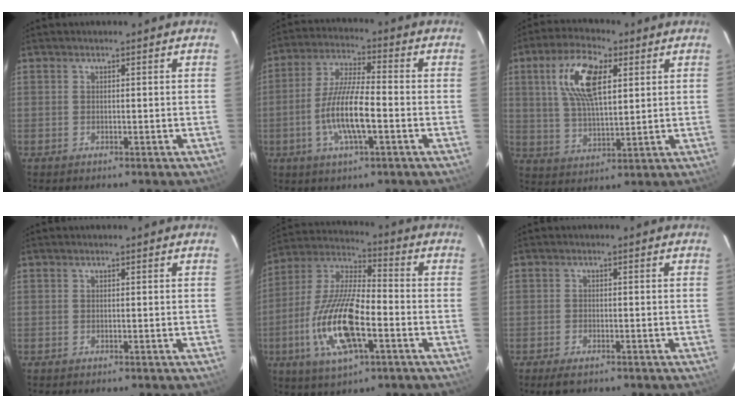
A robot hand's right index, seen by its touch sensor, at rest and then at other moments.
{"total": 11.2, "force": [-3.3, 2.3, 10.5], "torque": [-0.212, -0.002, -0.063]}
{"total": 12.2, "force": [4.2, 5.1, 10.2], "torque": [-0.197, 0.017, 0.080]}
{"total": 0.0}
{"total": 17.7, "force": [-5.7, 6.0, 15.6], "torque": [-0.326, -0.012, -0.110]}
{"total": 3.0, "force": [-2.2, 1.2, 1.7], "torque": [-0.040, -0.008, -0.039]}